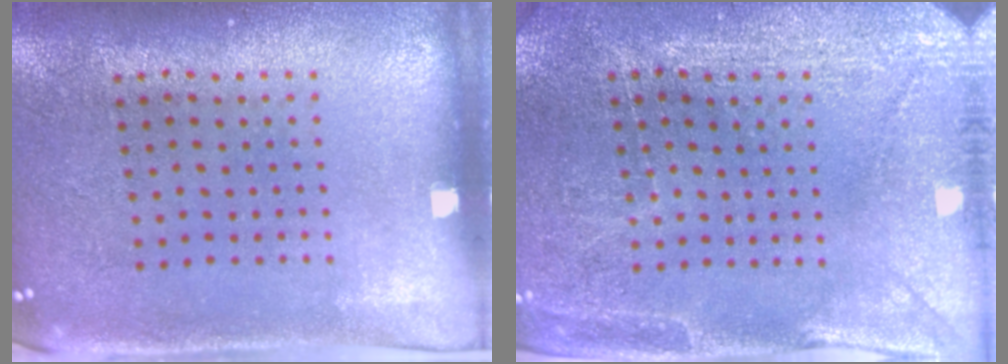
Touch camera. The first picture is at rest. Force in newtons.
{"total": 2.9, "press": 2.8, "slide": 0.5}